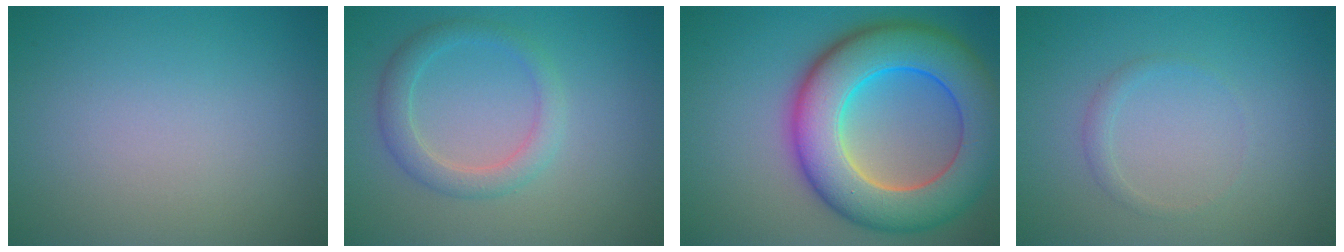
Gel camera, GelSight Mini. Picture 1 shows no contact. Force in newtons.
{"total": 2.8, "press": 2.8, "slide": 0.1}
{"total": 11.9, "press": 11.9, "slide": 0.3}
{"total": 0.9, "press": 0.9, "slide": 0.2}